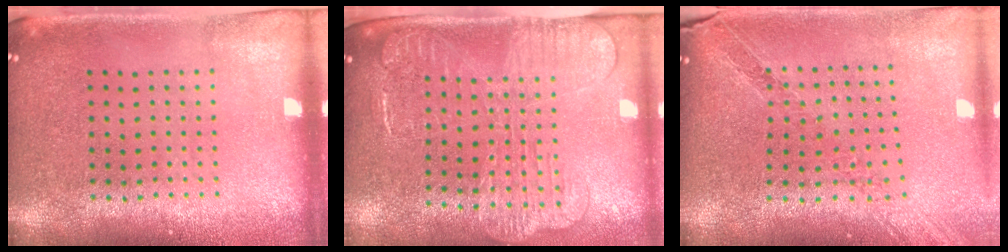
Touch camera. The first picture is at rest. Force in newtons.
{"total": 2.4, "press": 2.0, "slide": 1.4}
{"total": 1.0, "press": 1.0, "slide": 0.0}